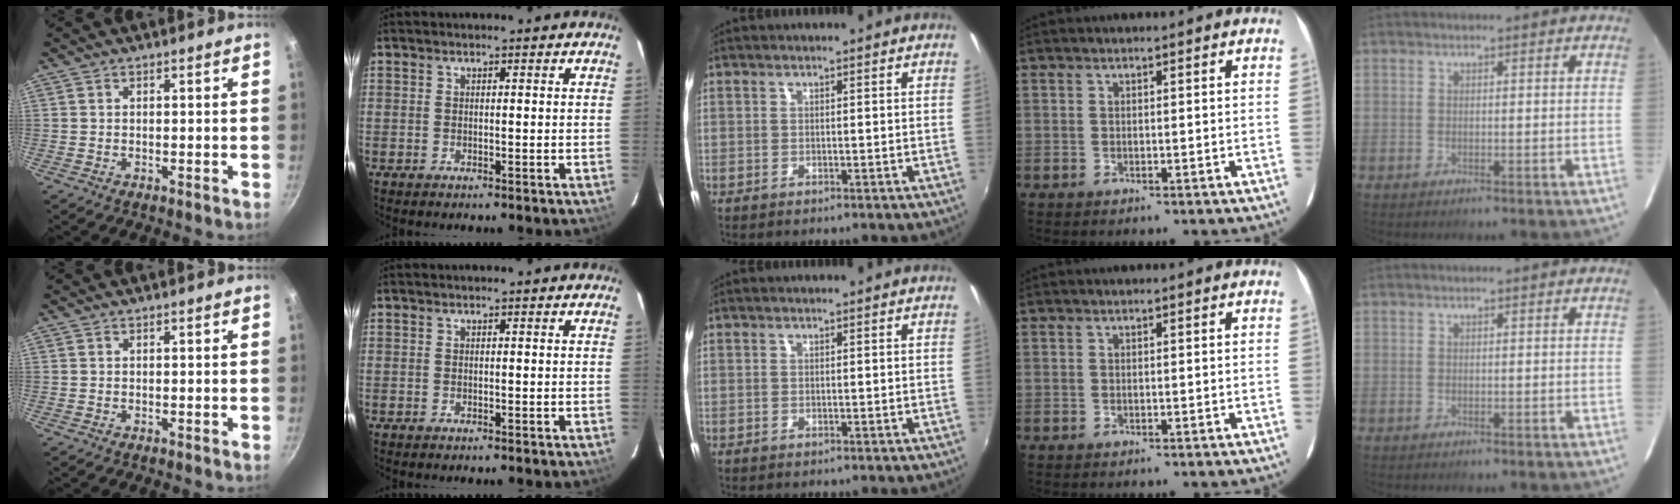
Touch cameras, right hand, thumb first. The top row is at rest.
{}